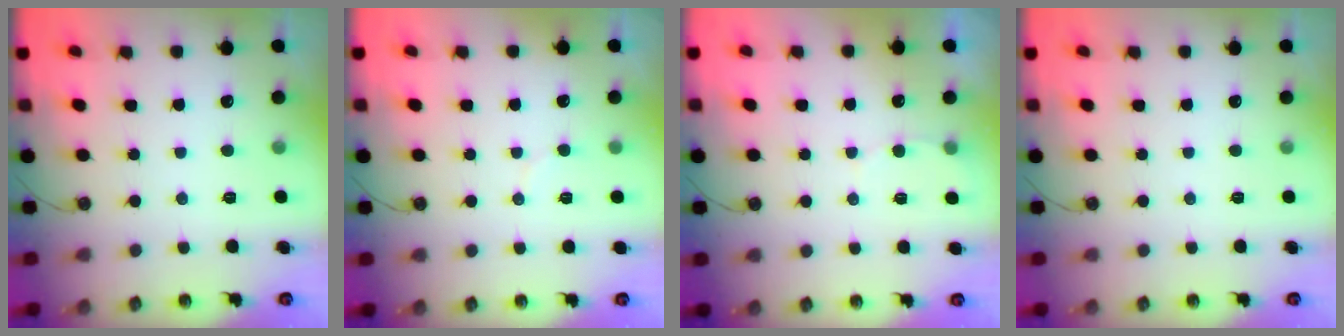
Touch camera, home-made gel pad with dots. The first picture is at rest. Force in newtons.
{"total": 2.7, "press": 2.7, "slide": 0.2}
{"total": 3.6, "press": 3.6, "slide": 0.4}
{"total": 0.0}